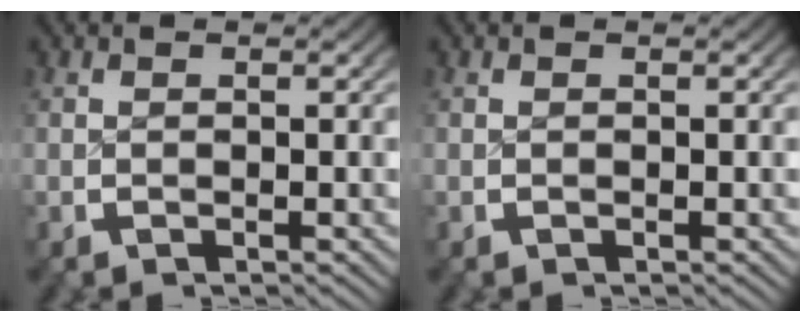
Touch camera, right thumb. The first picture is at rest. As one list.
[{"total": 0.0}]